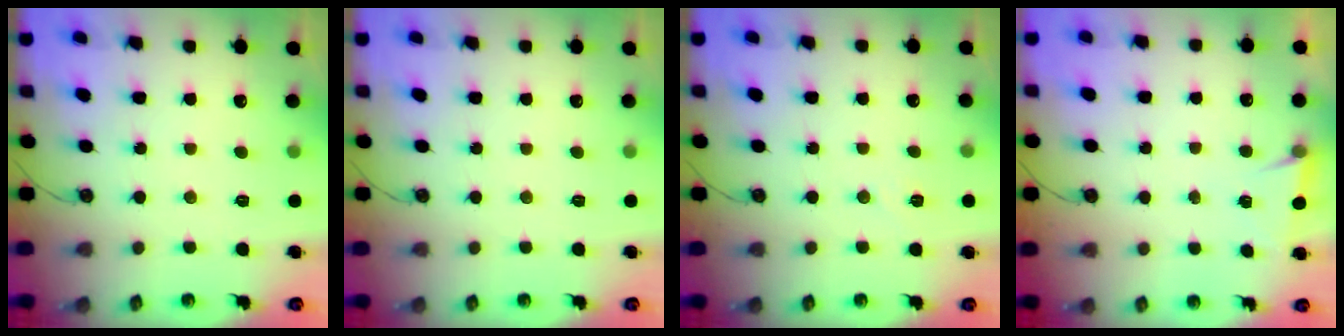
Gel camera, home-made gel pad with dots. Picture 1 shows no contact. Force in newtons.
{"total": 0.0}
{"total": 5.6, "press": 5.0, "slide": 2.5}
{"total": 4.9, "press": 2.4, "slide": 4.3}